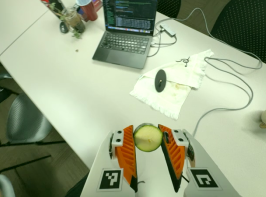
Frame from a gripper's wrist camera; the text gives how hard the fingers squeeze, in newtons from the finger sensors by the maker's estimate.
{"total": 10.5, "left": 10.2, "right": 10.8}